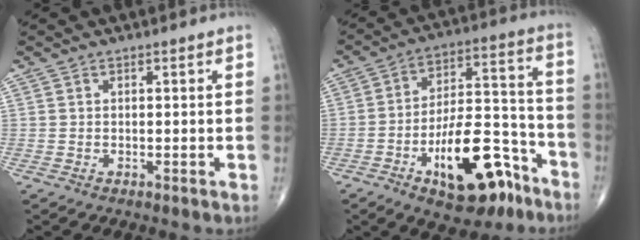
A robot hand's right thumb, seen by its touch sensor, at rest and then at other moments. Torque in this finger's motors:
{"motor_torque": [2.38, 2.39, 1.26, -1.45, 0.47]}